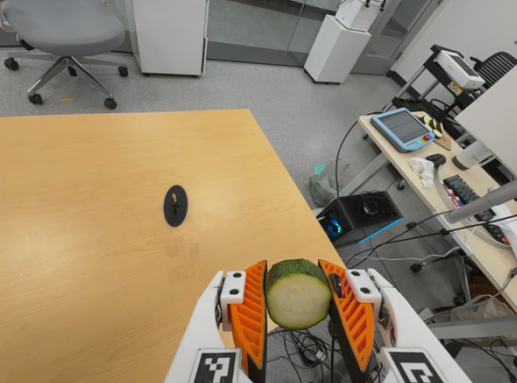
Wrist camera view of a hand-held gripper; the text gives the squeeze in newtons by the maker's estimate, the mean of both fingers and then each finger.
{"total": 11.3, "left": 10.0, "right": 12.5}